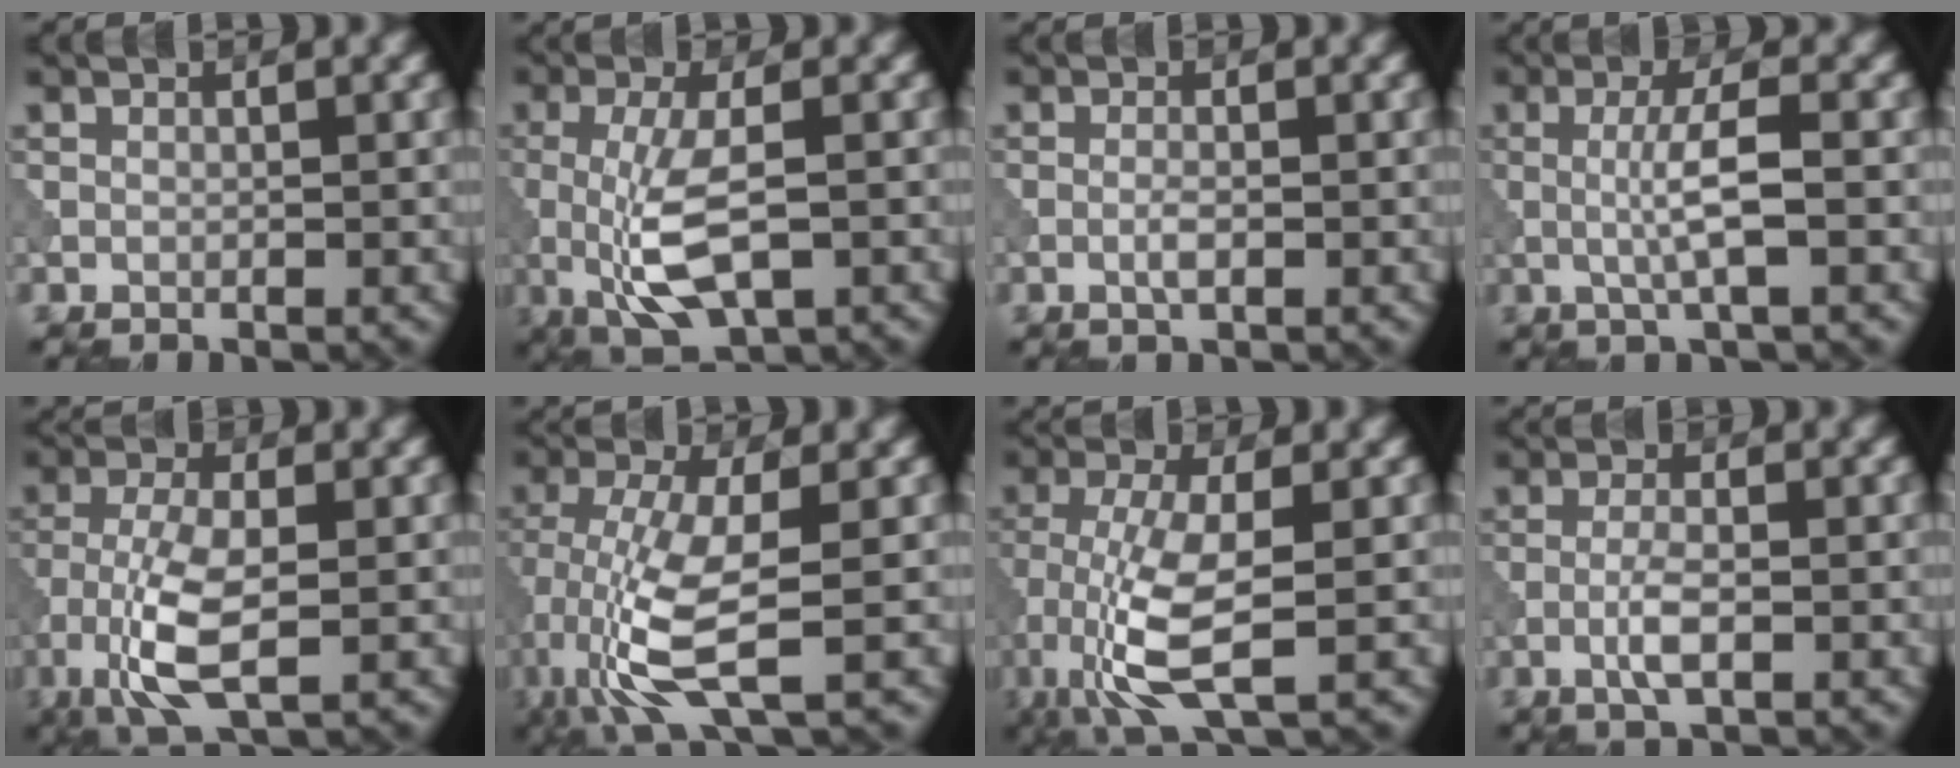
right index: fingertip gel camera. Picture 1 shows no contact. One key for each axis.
{"total": 5.9, "fx": -0.9, "fy": 2.0, "fz": 5.5, "tx": -0.119, "ty": -0.010, "tz": -0.015}
{"total": 1.2, "fx": -0.3, "fy": 0.3, "fz": 1.1, "tx": -0.024, "ty": 0.000, "tz": -0.009}
{"total": 3.9, "fx": 0.0, "fy": 0.6, "fz": 3.8, "tx": -0.071, "ty": 0.002, "tz": -0.001}
{"total": 6.5, "fx": -2.3, "fy": 2.3, "fz": 5.6, "tx": -0.125, "ty": 0.000, "tz": -0.051}
{"total": 8.1, "fx": -2.5, "fy": 2.2, "fz": 7.3, "tx": -0.170, "ty": -0.012, "tz": -0.052}
{"total": 7.2, "fx": -2.3, "fy": 2.1, "fz": 6.5, "tx": -0.147, "ty": -0.008, "tz": -0.048}
{"total": 2.5, "fx": -0.7, "fy": 0.6, "fz": 2.3, "tx": -0.050, "ty": 0.002, "tz": -0.019}